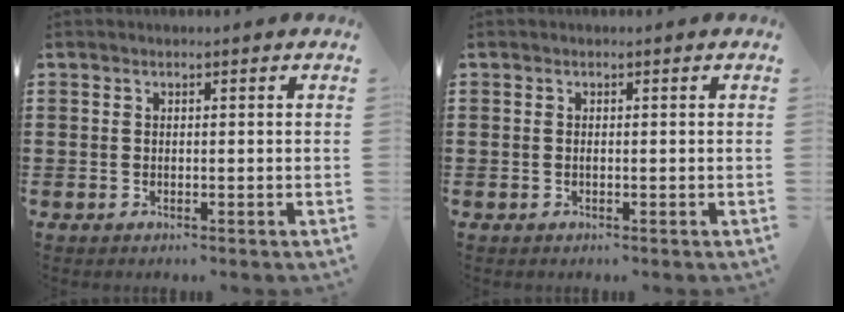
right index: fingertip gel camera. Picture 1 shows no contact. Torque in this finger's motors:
{"motor_torque": [2.14, 0.00, 0.03, 0.02]}